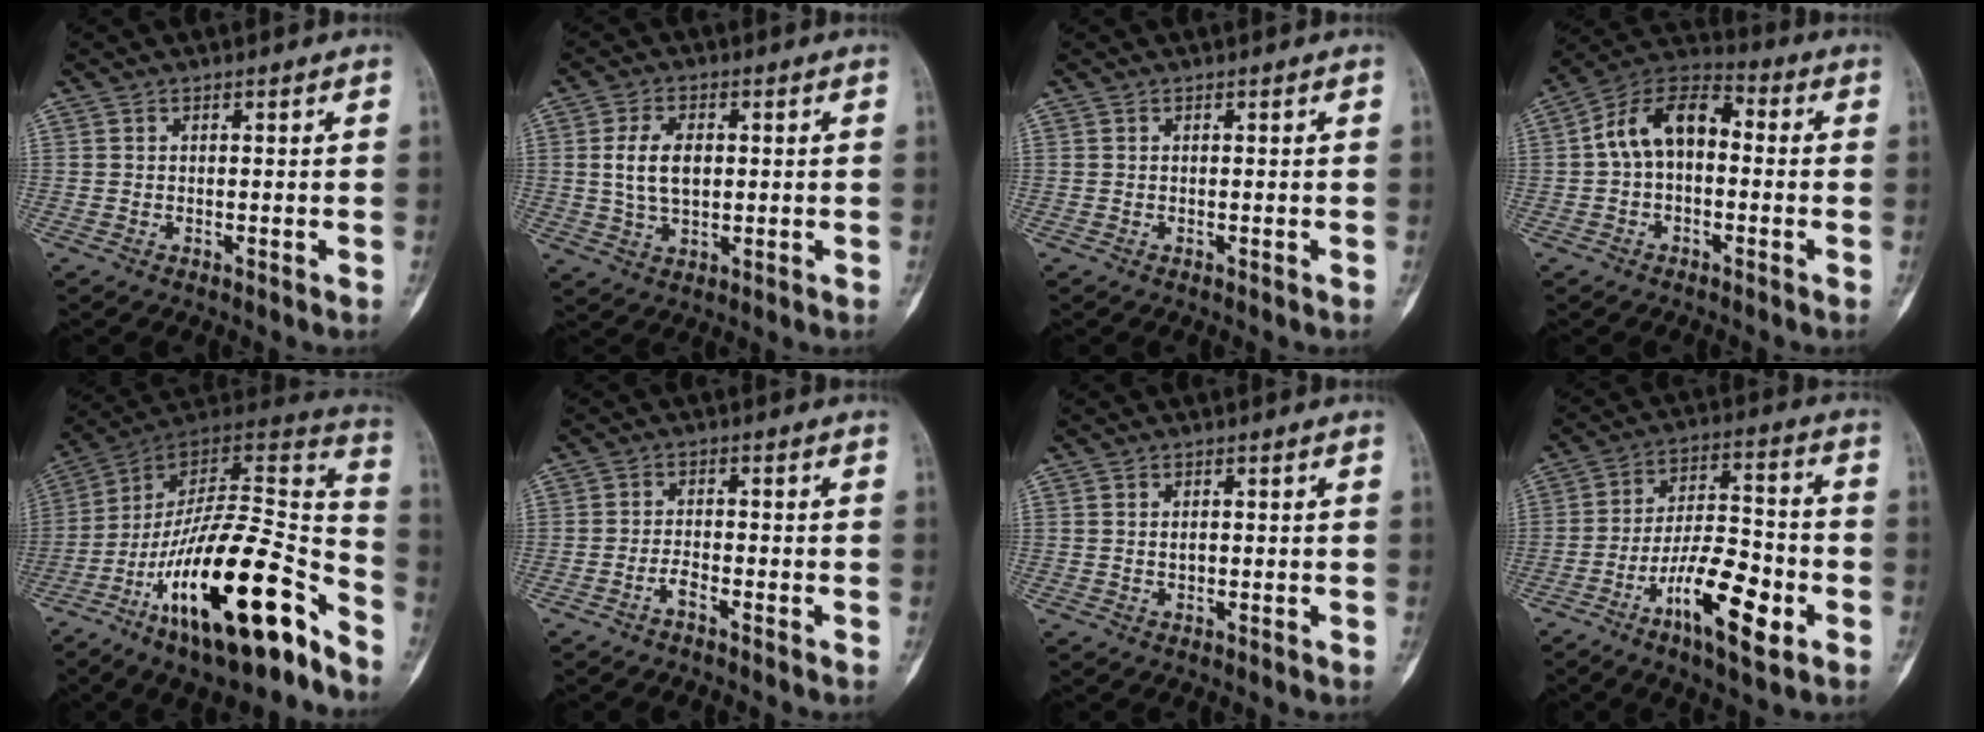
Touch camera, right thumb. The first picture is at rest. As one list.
[{"total": 7.3, "force": [0.8, 4.4, 5.8], "torque": [-0.103, 0.001, 0.018]}, {"total": 0.0}, {"total": 11.6, "force": [0.1, 7.5, 8.9], "torque": [-0.143, 0.041, -0.015]}, {"total": 27.7, "force": [-16.0, 8.4, 21.0], "torque": [-0.301, 0.088, -0.260]}, {"total": 2.2, "force": [-1.6, 0.6, 1.4], "torque": [-0.031, 0.013, -0.033]}, {"total": 0.7, "force": [0.0, 0.5, 0.5], "torque": [-0.006, 0.001, -0.001]}, {"total": 15.2, "force": [-6.5, 5.1, 12.8], "torque": [-0.208, 0.033, -0.109]}]